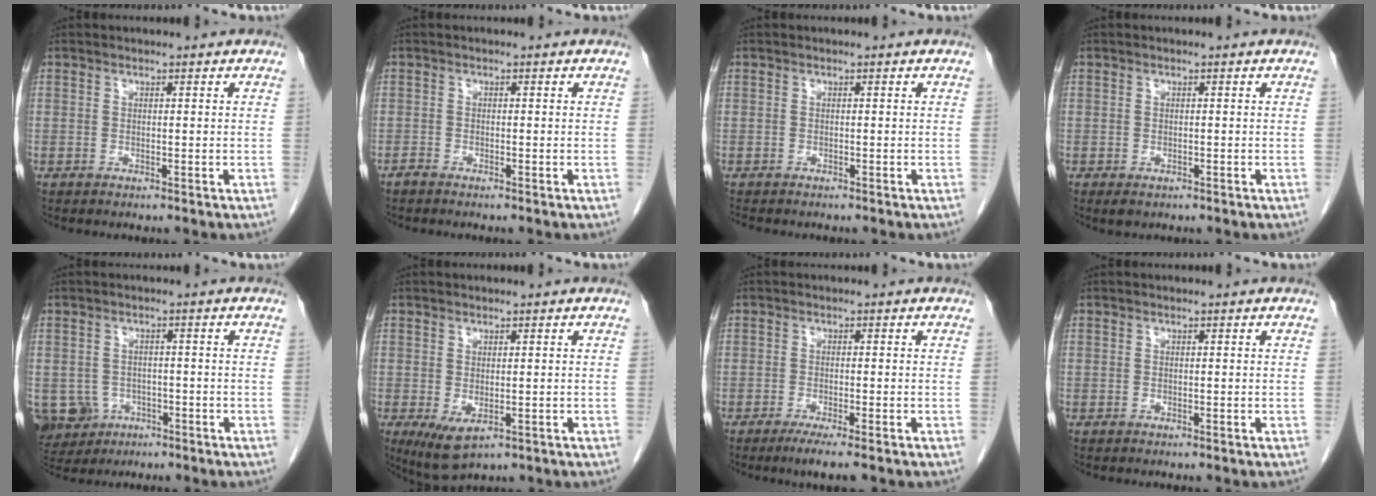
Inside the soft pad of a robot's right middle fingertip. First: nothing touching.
{"total": 0.7, "force": [-0.7, 0.0, 0.2], "torque": [-0.008, -0.001, -0.016]}
{"total": 1.9, "force": [-1.6, 0.5, 0.7], "torque": [-0.014, -0.004, -0.021]}
{"total": 1.4, "force": [-0.9, 0.8, 0.8], "torque": [-0.013, -0.001, -0.005]}
{"total": 7.3, "force": [-3.6, 6.0, 2.1], "torque": [-0.050, 0.002, -0.049]}
{"total": 4.5, "force": [-1.4, 2.0, 3.8], "torque": [-0.066, -0.016, -0.008]}
{"total": 3.5, "force": [-2.4, 0.0, 2.6], "torque": [-0.041, -0.011, -0.040]}
{"total": 0.0}